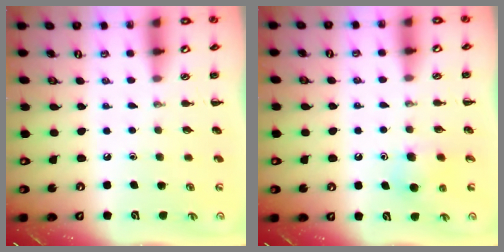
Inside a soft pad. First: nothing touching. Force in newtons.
{"total": 6.4, "press": 6.2, "slide": 1.4}